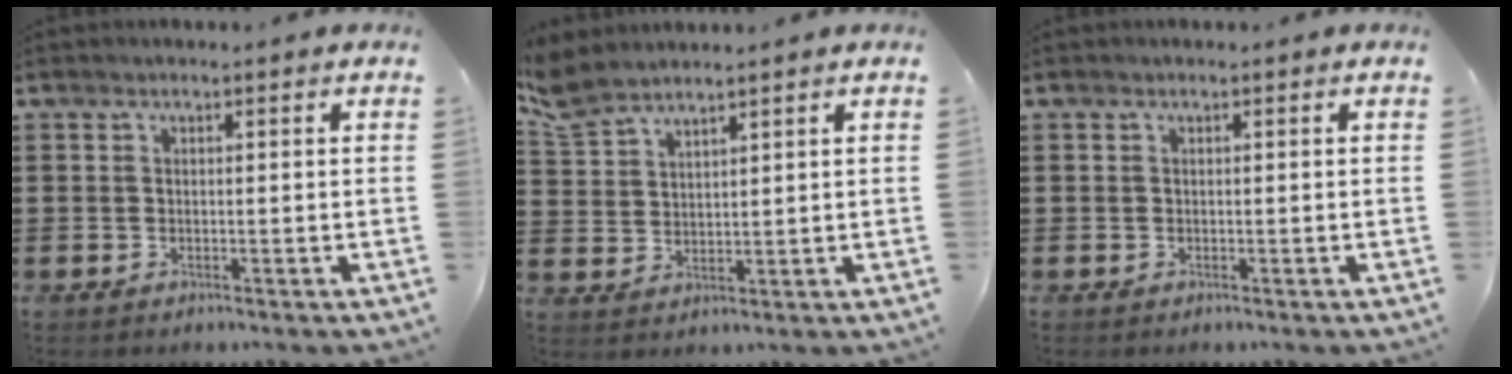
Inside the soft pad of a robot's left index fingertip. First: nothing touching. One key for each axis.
{"total": 4.4, "fx": 4.0, "fy": 1.3, "fz": 1.5, "tx": -0.046, "ty": -0.008, "tz": 0.074}
{"total": 0.0}